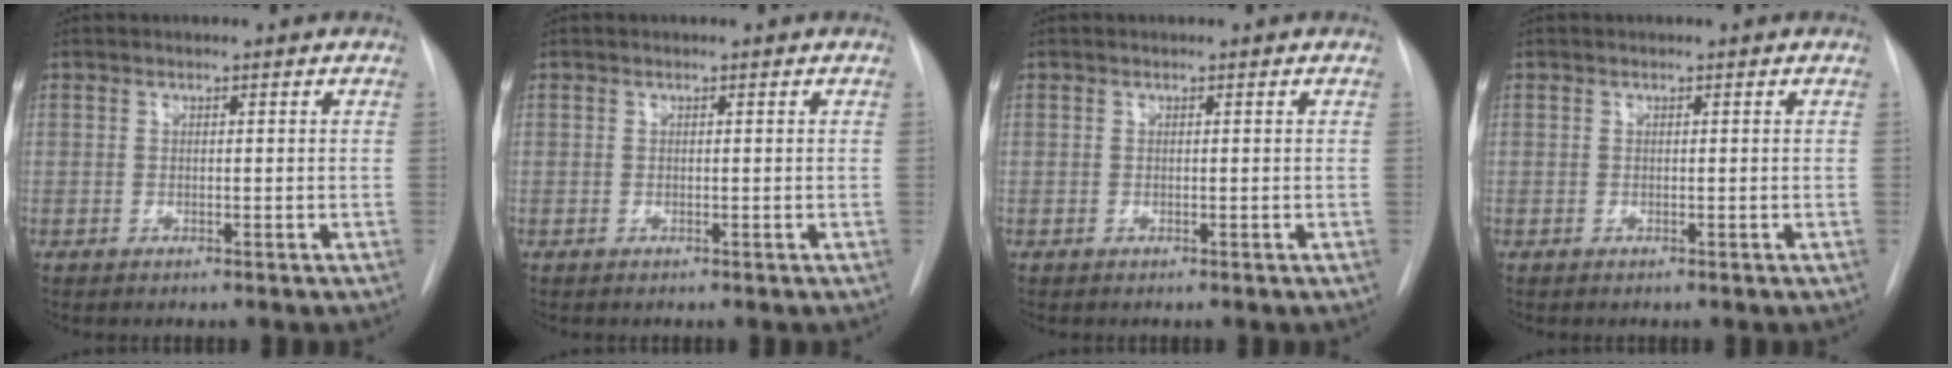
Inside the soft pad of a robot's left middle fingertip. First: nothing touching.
{"total": 0.0}
{"total": 0.0}
{"total": 0.0}